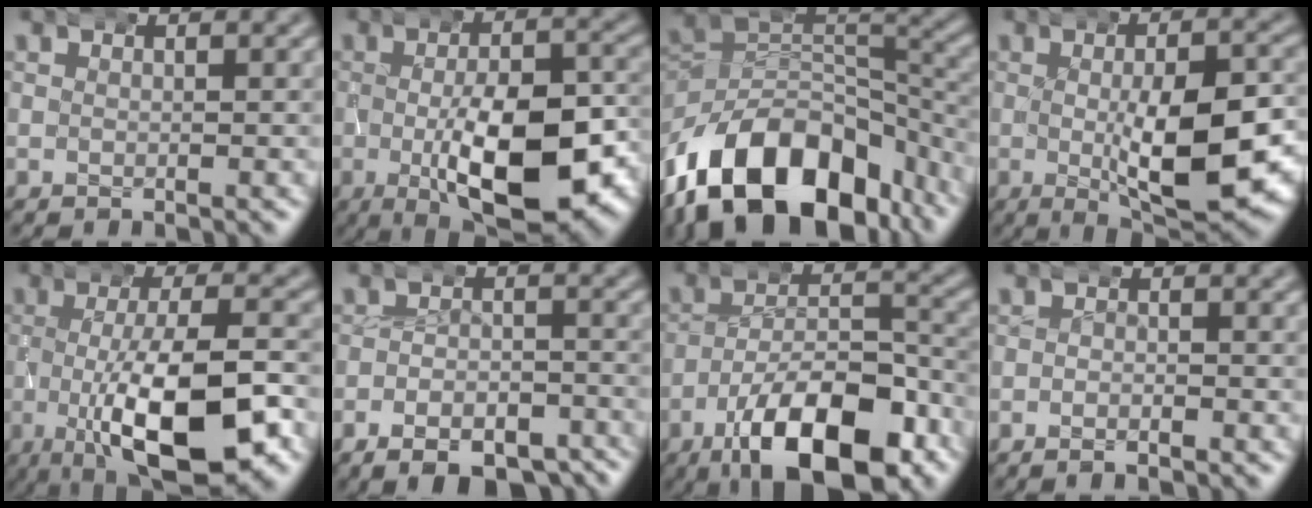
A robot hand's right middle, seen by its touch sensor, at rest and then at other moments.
{"total": 13.5, "force": [-3.0, 5.4, 12.0], "torque": [-0.183, -0.031, -0.025]}
{"total": 18.5, "force": [-8.3, 12.1, 11.3], "torque": [-0.212, -0.060, -0.103]}
{"total": 11.2, "force": [-1.1, 4.2, 10.3], "torque": [-0.152, -0.020, 0.000]}
{"total": 11.7, "force": [-2.9, 4.1, 10.6], "torque": [-0.175, -0.022, -0.031]}
{"total": 8.3, "force": [-7.2, 3.0, 2.8], "torque": [-0.023, -0.016, -0.113]}
{"total": 12.7, "force": [-6.7, 5.5, 9.3], "torque": [-0.135, -0.026, -0.087]}
{"total": 1.5, "force": [-1.3, 0.4, 0.5], "torque": [-0.011, -0.005, -0.023]}